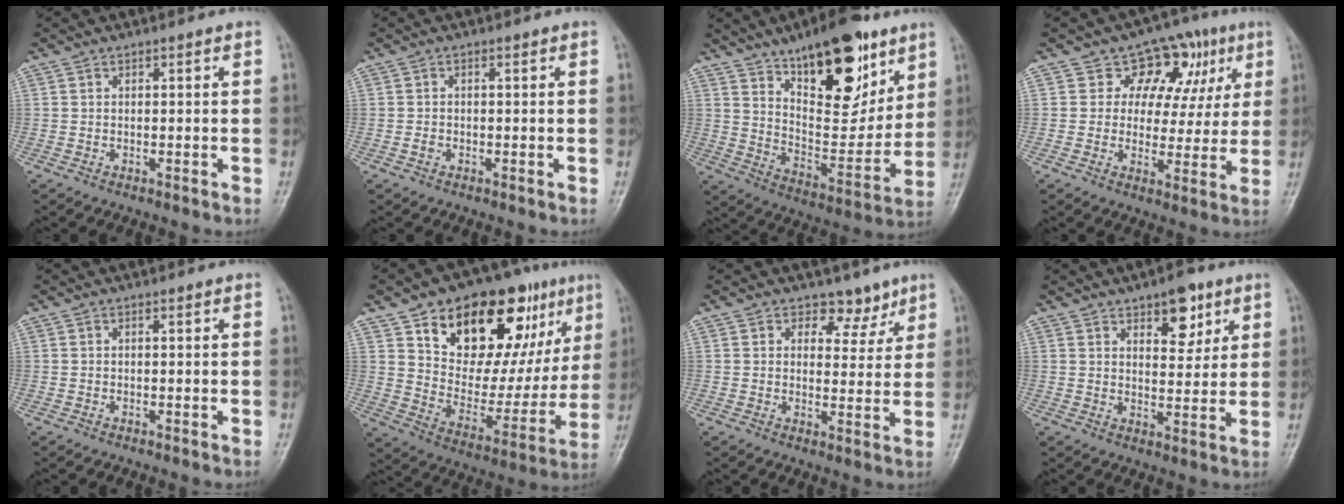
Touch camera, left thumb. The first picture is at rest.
{"total": 0.9, "force": [-0.4, 0.7, 0.5], "torque": [-0.007, 0.000, -0.009]}
{"total": 22.5, "force": [13.0, 9.9, 15.6], "torque": [-0.183, -0.068, 0.215]}
{"total": 11.5, "force": [5.0, 8.7, 5.5], "torque": [-0.010, -0.004, 0.067]}
{"total": 0.0}
{"total": 26.3, "force": [13.1, 13.5, 18.4], "torque": [-0.215, -0.024, 0.213]}
{"total": 5.4, "force": [3.7, 3.6, 1.6], "torque": [0.017, -0.019, 0.051]}
{"total": 8.1, "force": [4.6, 4.0, 5.3], "torque": [-0.044, -0.024, 0.063]}